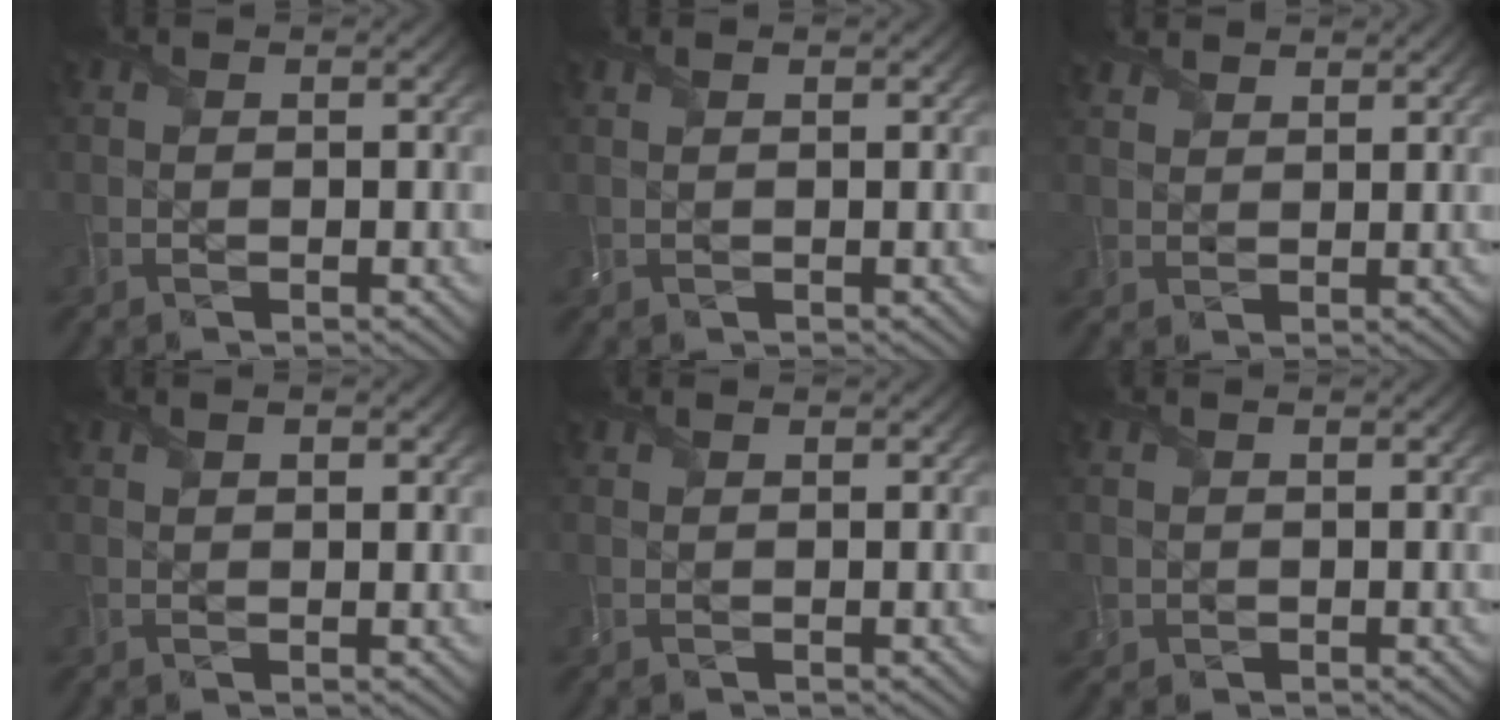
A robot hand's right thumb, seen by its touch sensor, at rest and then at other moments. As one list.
[{"total": 0.9, "force": [0.6, 0.2, 0.6], "torque": [-0.019, 0.004, 0.012]}, {"total": 3.3, "force": [2.6, 1.8, 1.0], "torque": [-0.030, 0.007, 0.053]}, {"total": 2.1, "force": [1.3, 0.8, 1.5], "torque": [-0.022, -0.003, 0.023]}, {"total": 0.9, "force": [0.9, 0.1, 0.2], "torque": [-0.014, 0.002, 0.018]}, {"total": 1.5, "force": [0.6, 1.4, 0.3], "torque": [-0.012, 0.000, 0.012]}]